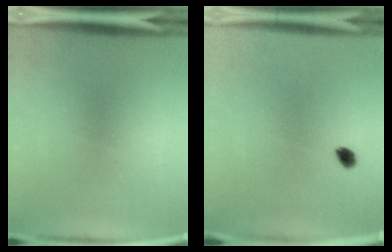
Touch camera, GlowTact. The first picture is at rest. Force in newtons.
{"total": 1.7}